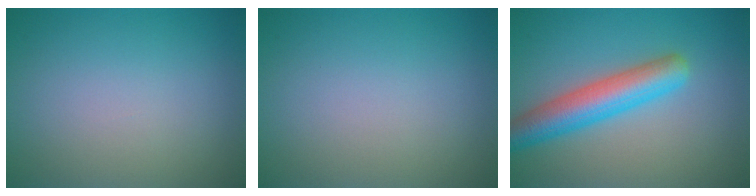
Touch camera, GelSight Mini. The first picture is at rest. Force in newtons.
{"total": 0.0}
{"total": 5.7, "press": 5.7, "slide": 0.3}